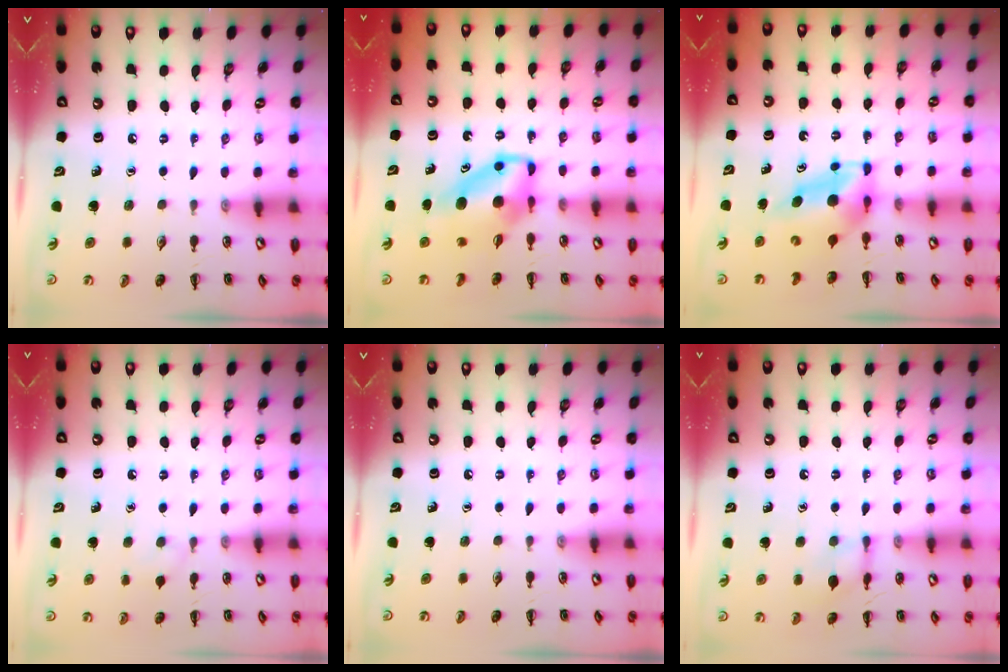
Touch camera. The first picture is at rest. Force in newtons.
{"total": 6.9, "press": 6.7, "slide": 1.7}
{"total": 5.0, "press": 4.9, "slide": 0.7}
{"total": 5.0, "press": 4.8, "slide": 1.5}
{"total": 0.0}
{"total": 7.9, "press": 7.9, "slide": 0.2}